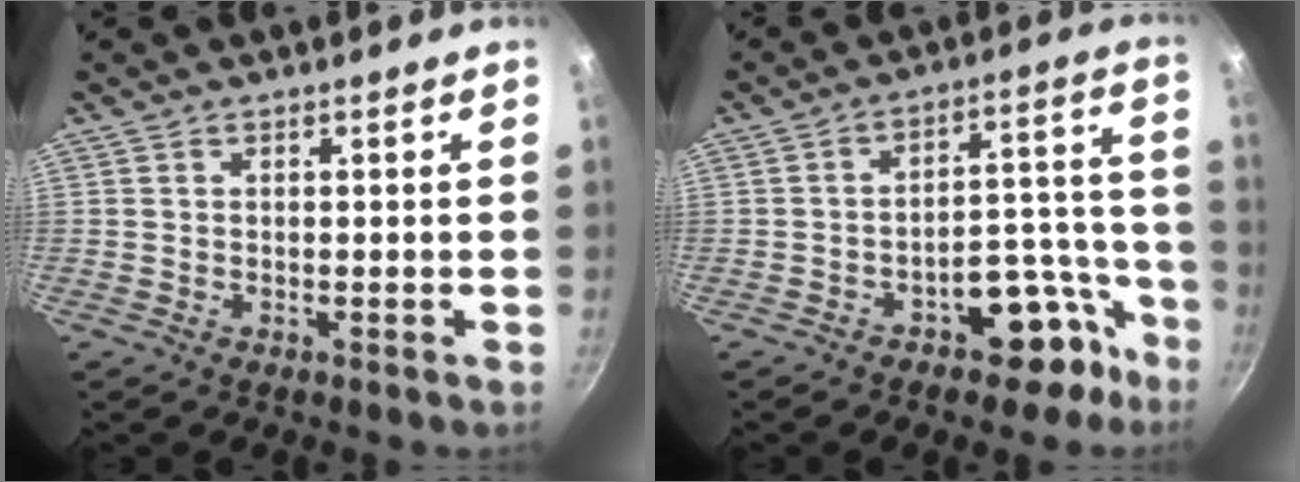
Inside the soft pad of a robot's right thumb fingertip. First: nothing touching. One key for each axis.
{"total": 11.2, "fx": -6.6, "fy": 6.2, "fz": 6.6, "tx": -0.024, "ty": 0.085, "tz": -0.084}